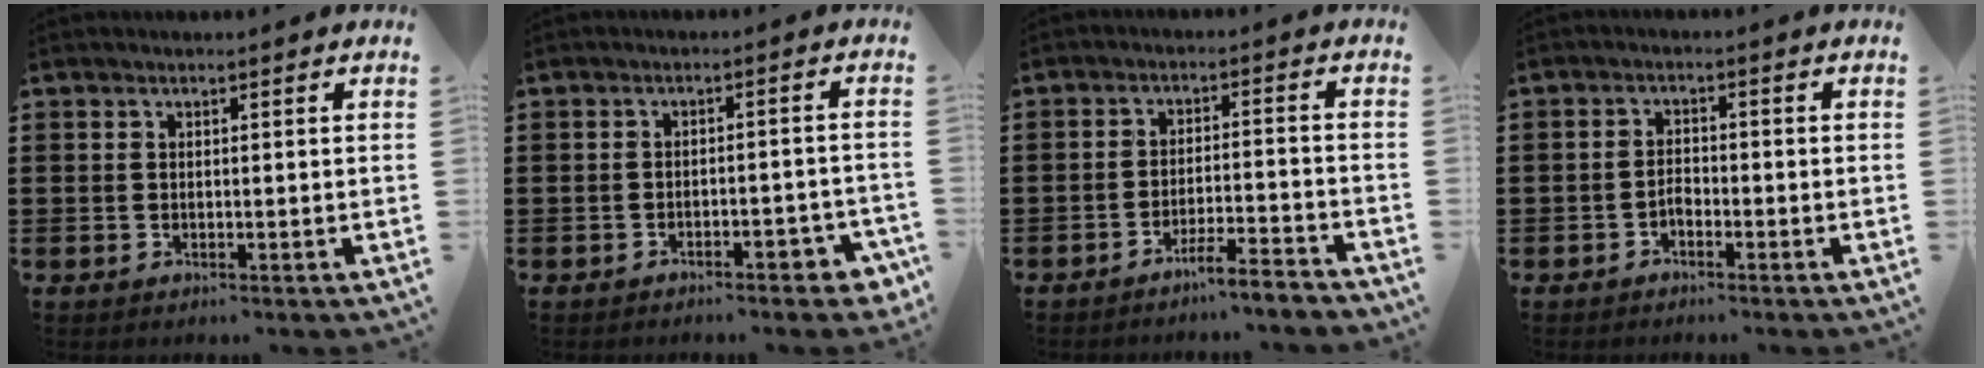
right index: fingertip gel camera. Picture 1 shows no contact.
{"total": 2.9, "force": [-2.4, 0.7, 1.4], "torque": [-0.026, 0.005, -0.047]}
{"total": 4.7, "force": [-4.3, -0.3, 1.7], "torque": [-0.036, -0.009, -0.086]}
{"total": 1.7, "force": [-1.1, 0.9, 0.8], "torque": [-0.020, 0.002, -0.023]}